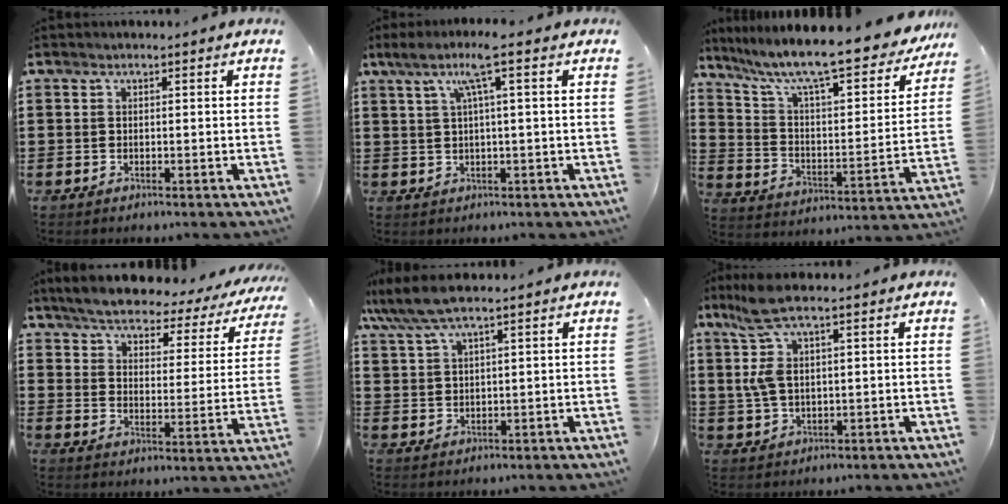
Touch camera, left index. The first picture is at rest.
{"total": 5.4, "force": [1.7, -0.2, 5.1], "torque": [-0.103, 0.002, 0.025]}
{"total": 10.7, "force": [8.9, 0.7, 5.9], "torque": [-0.140, -0.067, 0.145]}
{"total": 4.7, "force": [4.4, 0.7, 1.6], "torque": [-0.056, -0.031, 0.071]}
{"total": 5.2, "force": [4.0, 0.6, 3.2], "torque": [-0.072, -0.004, 0.073]}
{"total": 8.0, "force": [3.1, 2.1, 7.0], "torque": [-0.169, -0.002, 0.047]}